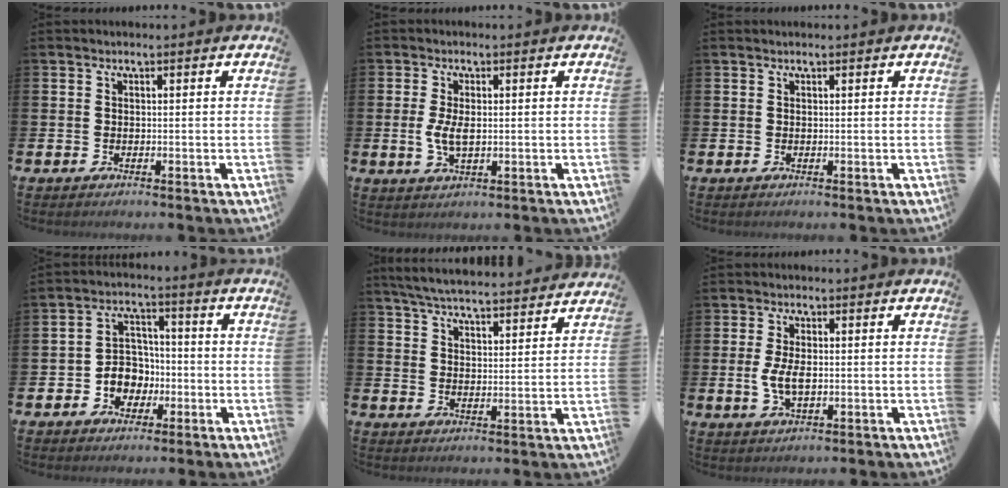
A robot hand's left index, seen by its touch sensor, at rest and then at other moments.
{"total": 3.5, "force": [0.1, 1.7, 3.1], "torque": [-0.057, 0.003, 0.000]}
{"total": 0.0}
{"total": 5.0, "force": [-1.3, 4.6, 1.6], "torque": [-0.039, 0.008, -0.029]}
{"total": 6.0, "force": [5.9, 0.4, 1.0], "torque": [-0.036, -0.042, 0.105]}
{"total": 4.0, "force": [0.0, 2.0, 3.4], "torque": [-0.070, 0.003, -0.005]}